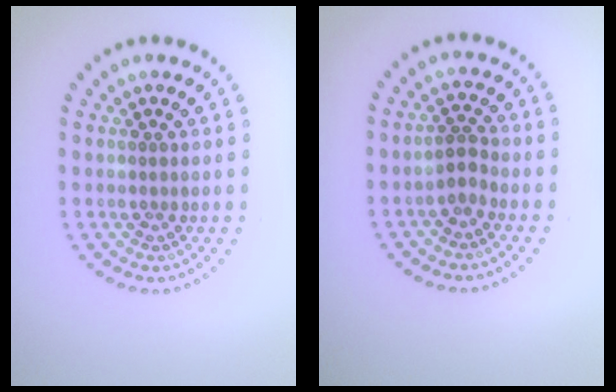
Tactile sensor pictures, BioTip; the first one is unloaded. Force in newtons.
{"total": 1.4, "press": 1.2, "slide": 0.9}